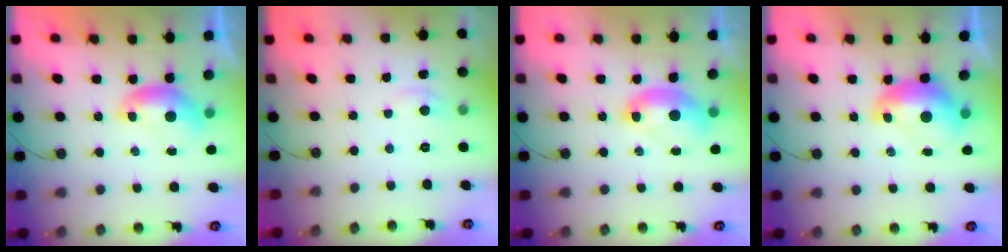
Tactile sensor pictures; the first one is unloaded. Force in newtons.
{"total": 0.7, "press": 0.3, "slide": 0.7}
{"total": 2.7, "press": 2.6, "slide": 0.6}
{"total": 2.6, "press": 2.5, "slide": 0.7}